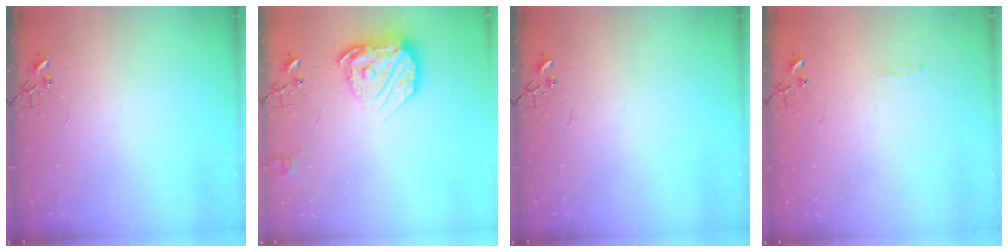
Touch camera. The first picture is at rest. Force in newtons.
{"total": 17.2, "press": 17.1, "slide": 1.4}
{"total": 0.0}
{"total": 2.8, "press": 2.8, "slide": 0.4}